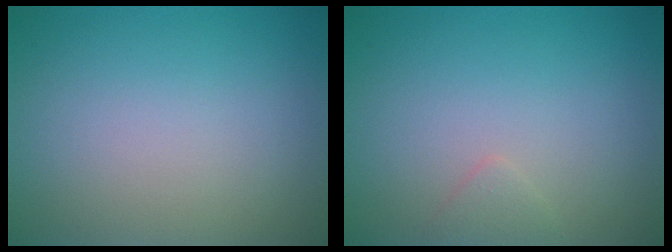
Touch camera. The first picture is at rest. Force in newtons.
{"total": 0.8, "press": 0.8, "slide": 0.0}